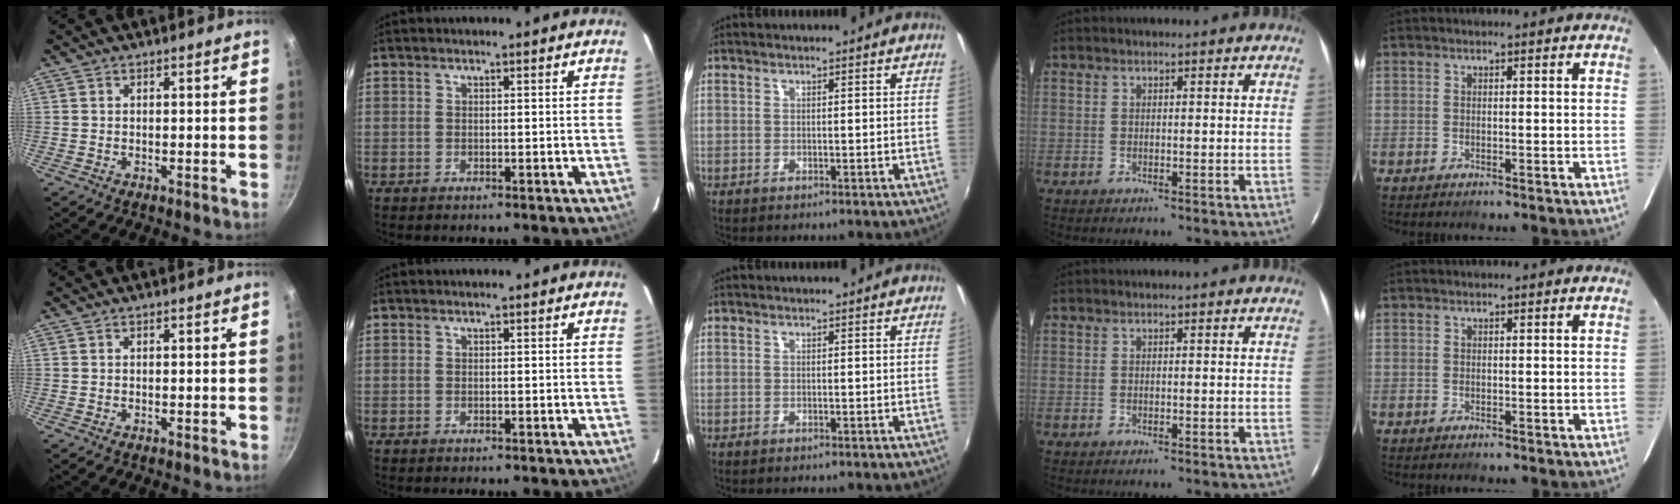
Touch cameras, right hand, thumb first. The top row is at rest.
{}